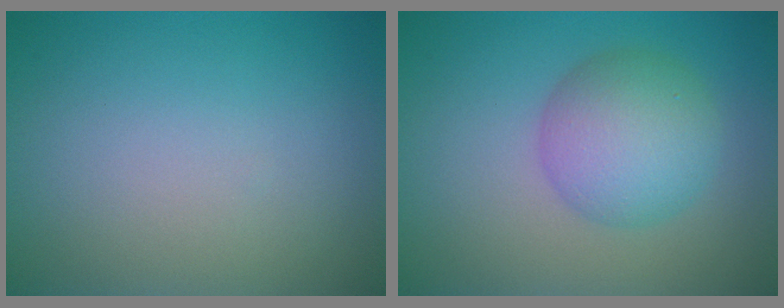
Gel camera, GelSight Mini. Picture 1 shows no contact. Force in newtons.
{"total": 5.4, "press": 5.4, "slide": 0.1}